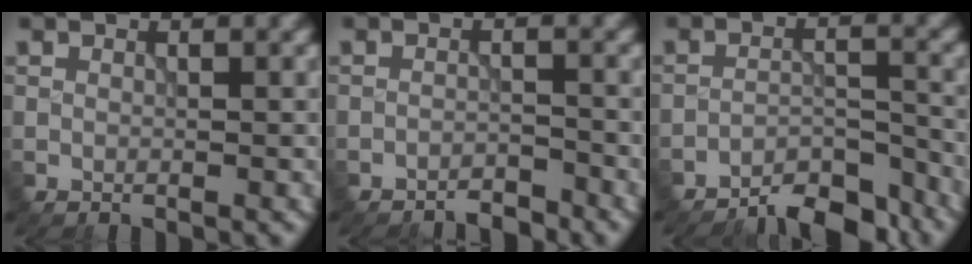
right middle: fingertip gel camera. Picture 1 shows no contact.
{"total": 2.3, "force": [-2.2, 0.2, 0.4], "torque": [0.001, 0.005, -0.037]}
{"total": 6.0, "force": [-5.5, 1.2, 2.0], "torque": [-0.029, 0.003, -0.090]}